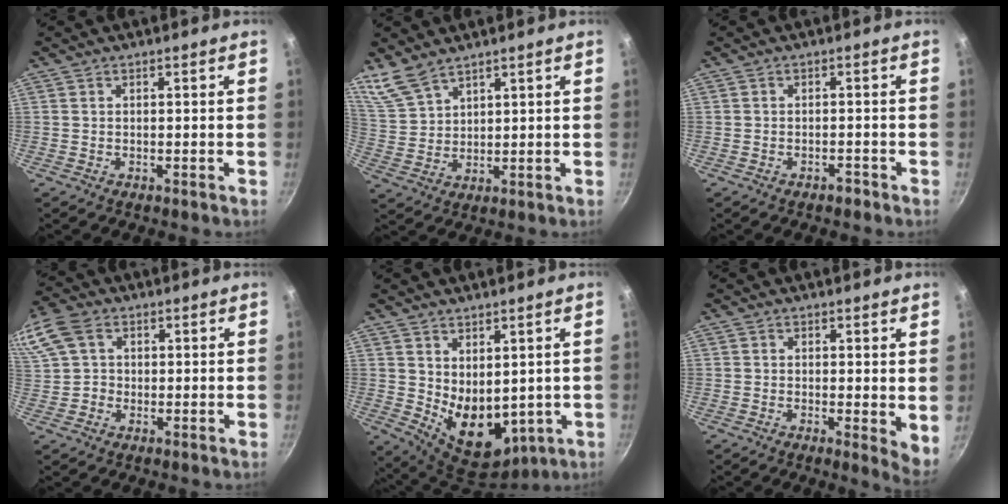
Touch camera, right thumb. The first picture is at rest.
{"total": 7.1, "force": [5.9, 2.8, 2.5], "torque": [-0.043, -0.020, 0.135]}
{"total": 1.5, "force": [-1.2, 0.7, 0.6], "torque": [-0.004, 0.016, -0.012]}
{"total": 14.0, "force": [3.7, 11.3, 7.5], "torque": [-0.185, 0.033, 0.066]}
{"total": 11.5, "force": [1.7, 7.7, 8.4], "torque": [-0.105, -0.042, 0.055]}
{"total": 4.5, "force": [0.7, 1.8, 4.1], "torque": [-0.048, -0.013, 0.006]}